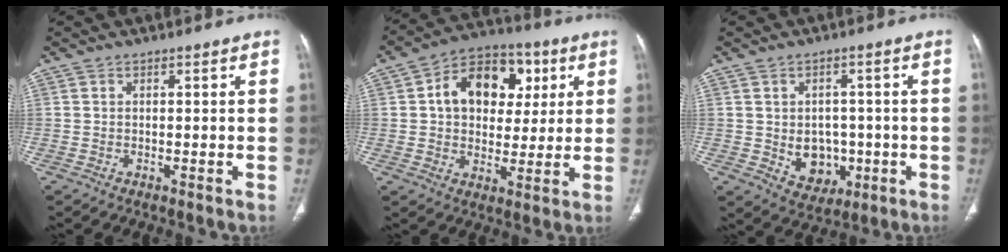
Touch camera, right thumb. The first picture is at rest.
{"total": 15.5, "force": [3.9, 11.2, 9.9], "torque": [-0.110, 0.009, 0.055]}
{"total": 7.6, "force": [-1.3, 6.2, 4.2], "torque": [-0.024, 0.007, -0.001]}